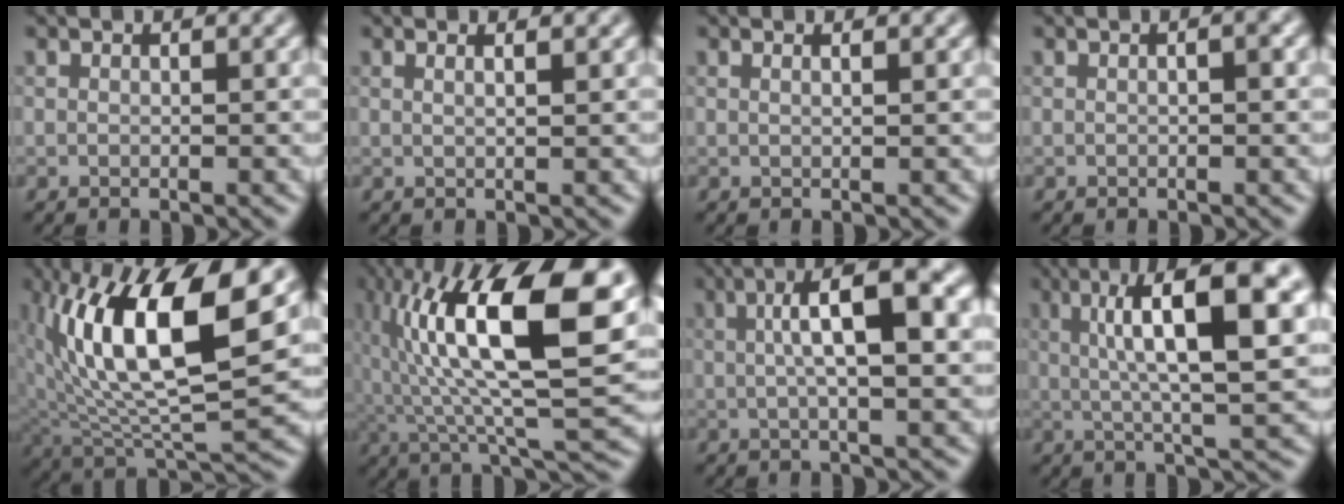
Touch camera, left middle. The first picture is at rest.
{"total": 1.7, "force": [0.8, 0.7, 1.3], "torque": [0.001, 0.016, -0.006]}
{"total": 1.4, "force": [0.7, 0.7, 1.0], "torque": [0.002, 0.013, -0.009]}
{"total": 1.7, "force": [0.0, 0.4, 1.6], "torque": [-0.011, 0.004, -0.005]}
{"total": 11.9, "force": [2.6, 4.5, 10.7], "torque": [-0.197, 0.006, 0.062]}
{"total": 14.6, "force": [3.2, 4.6, 13.5], "torque": [-0.234, 0.008, 0.061]}
{"total": 8.4, "force": [1.3, 2.2, 8.0], "torque": [-0.126, 0.016, 0.028]}
{"total": 9.8, "force": [2.2, 1.7, 9.4], "torque": [-0.150, 0.017, 0.047]}